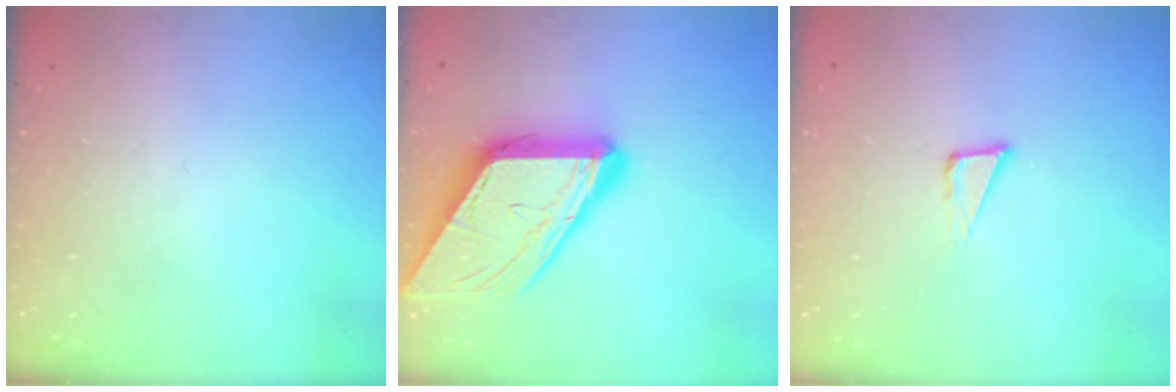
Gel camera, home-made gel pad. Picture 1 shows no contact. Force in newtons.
{"total": 19.0, "press": 18.8, "slide": 2.2}
{"total": 4.0, "press": 3.8, "slide": 1.0}